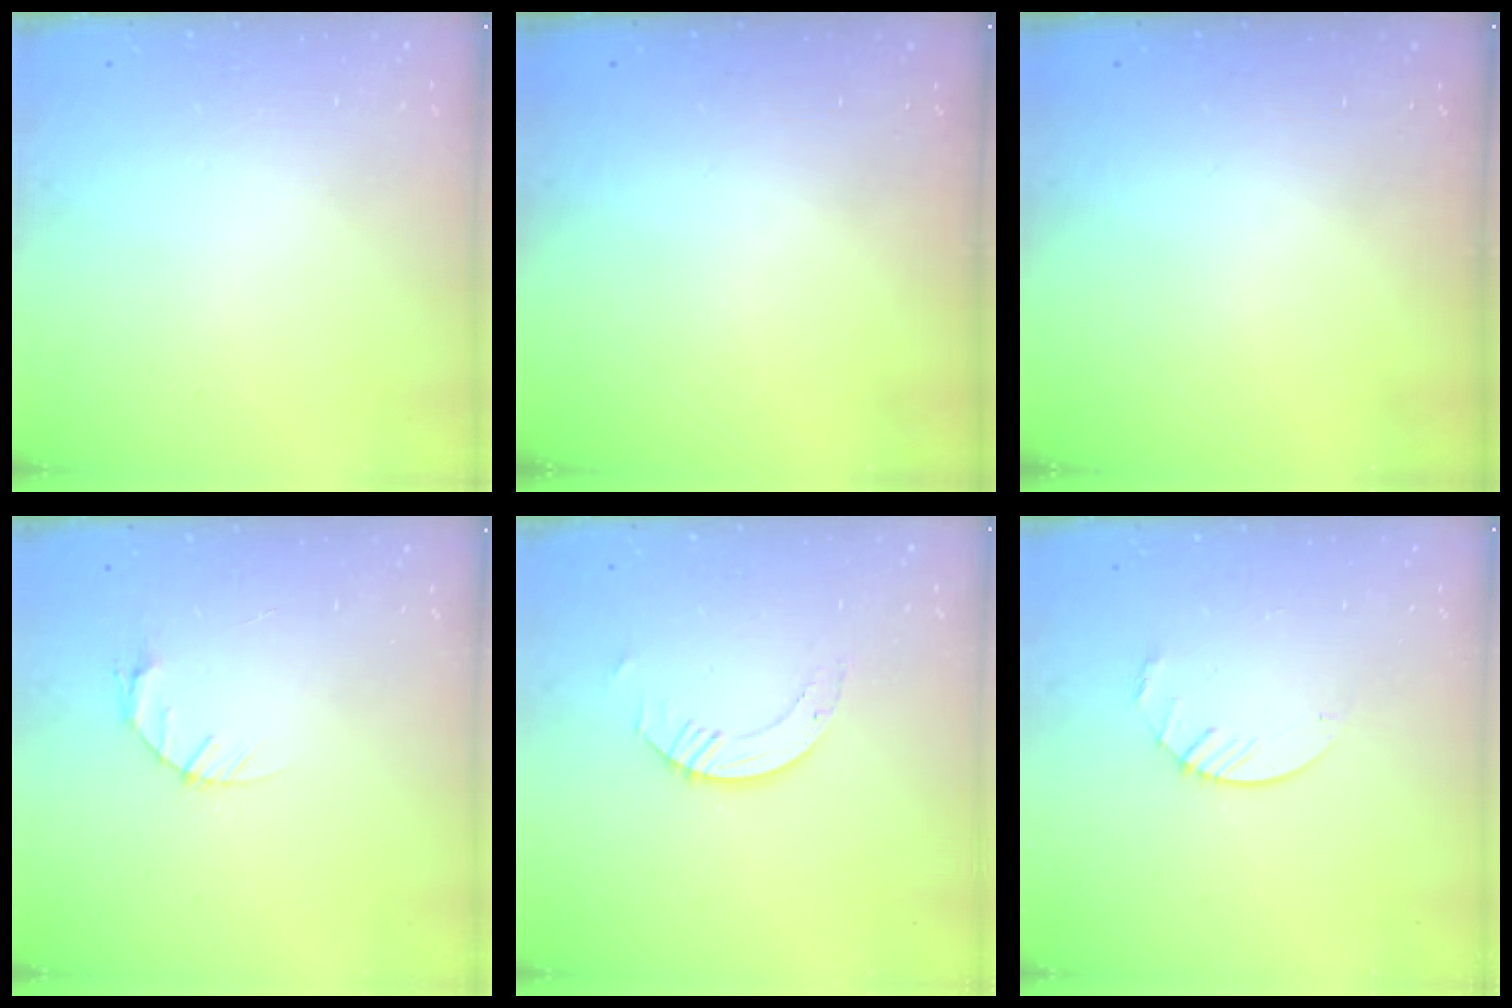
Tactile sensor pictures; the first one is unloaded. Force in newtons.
{"total": 0.0}
{"total": 0.0}
{"total": 3.3, "press": 3.2, "slide": 0.5}
{"total": 4.3, "press": 4.2, "slide": 0.3}
{"total": 4.9, "press": 4.9, "slide": 0.4}